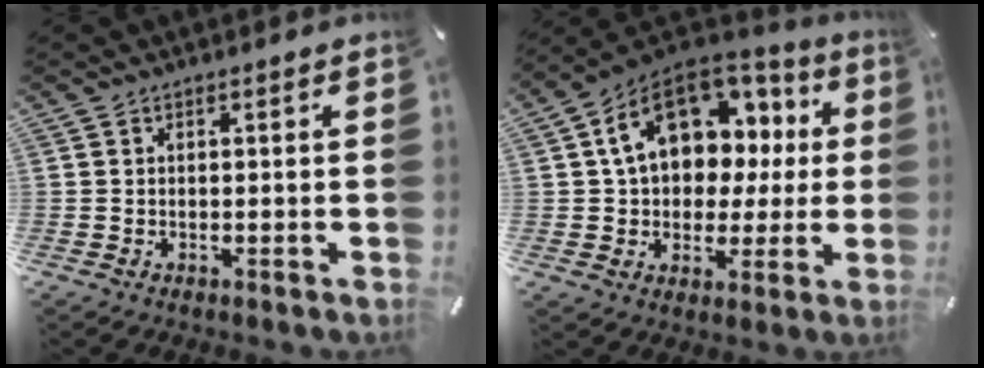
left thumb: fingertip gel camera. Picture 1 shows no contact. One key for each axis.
{"total": 16.6, "fx": 5.4, "fy": 12.1, "fz": 10.0, "tx": -0.175, "ty": -0.017, "tz": 0.104}